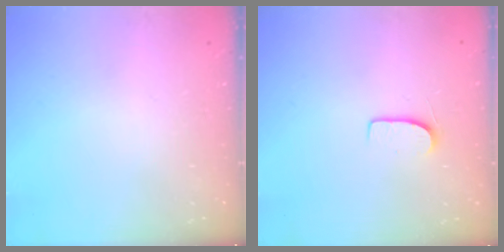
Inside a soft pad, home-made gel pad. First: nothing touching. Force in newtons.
{"total": 7.1, "press": 7.1, "slide": 0.6}